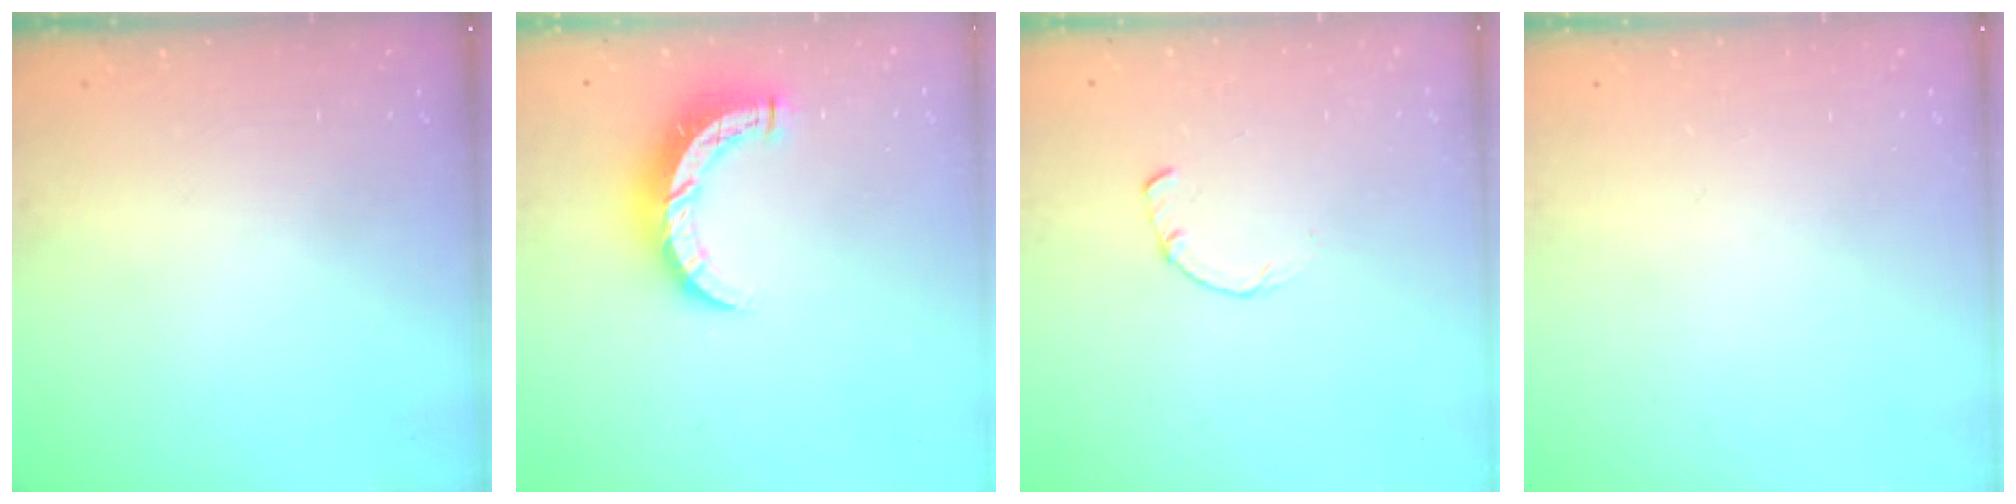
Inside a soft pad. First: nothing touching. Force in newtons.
{"total": 8.9, "press": 8.9, "slide": 0.8}
{"total": 1.7, "press": 1.7, "slide": 0.2}
{"total": 0.0}